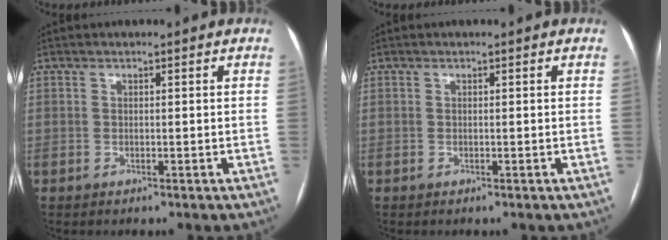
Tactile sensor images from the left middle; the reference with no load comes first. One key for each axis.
{"total": 0.0}